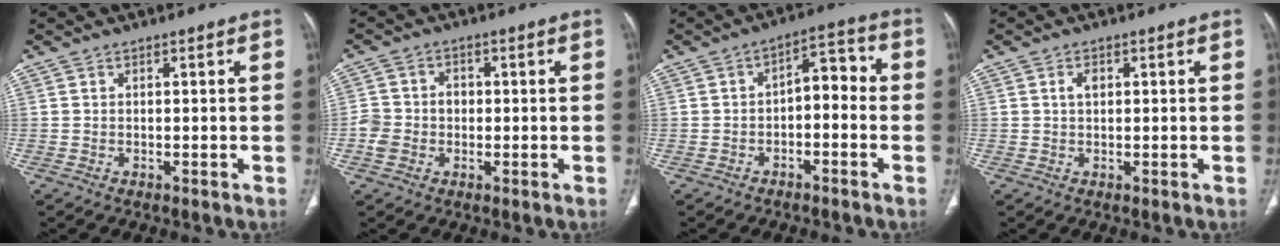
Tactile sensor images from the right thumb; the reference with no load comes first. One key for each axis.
{"total": 5.1, "fx": -1.0, "fy": 4.5, "fz": 2.2, "tx": -0.034, "ty": 0.018, "tz": -0.022}
{"total": 6.9, "fx": -1.5, "fy": 4.0, "fz": 5.4, "tx": -0.052, "ty": 0.043, "tz": -0.033}
{"total": 1.8, "fx": 0.5, "fy": 1.2, "fz": 1.3, "tx": -0.023, "ty": 0.003, "tz": 0.008}